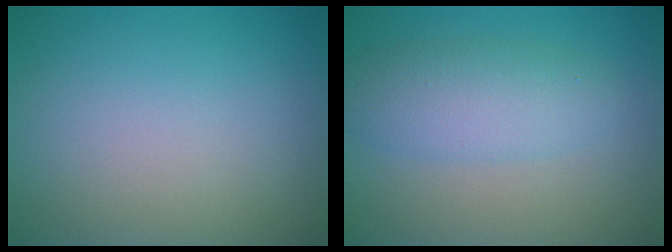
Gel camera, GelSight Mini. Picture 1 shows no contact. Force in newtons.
{"total": 4.0, "press": 4.0, "slide": 0.3}